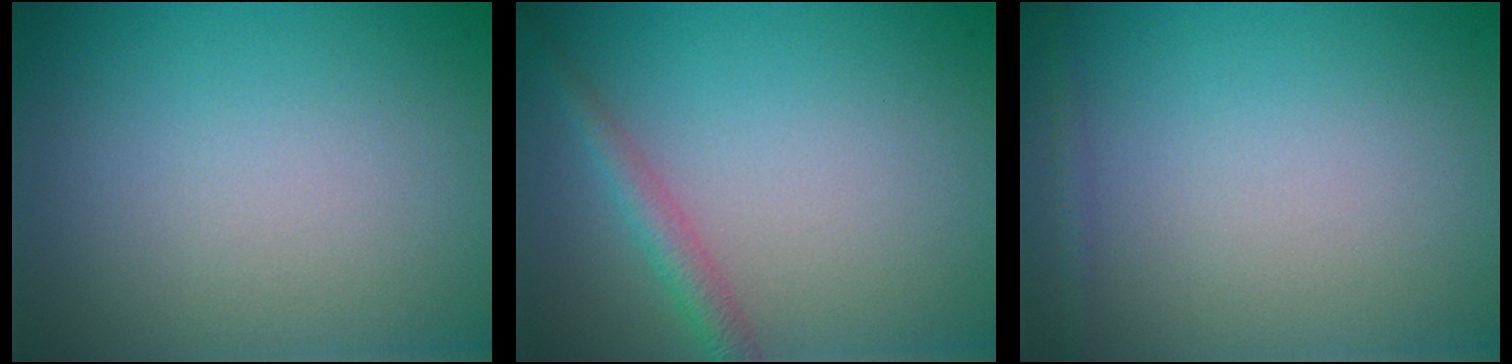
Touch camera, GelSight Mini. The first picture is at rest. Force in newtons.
{"total": 2.1, "press": 2.1, "slide": 0.1}
{"total": 1.0, "press": 1.0, "slide": 0.1}